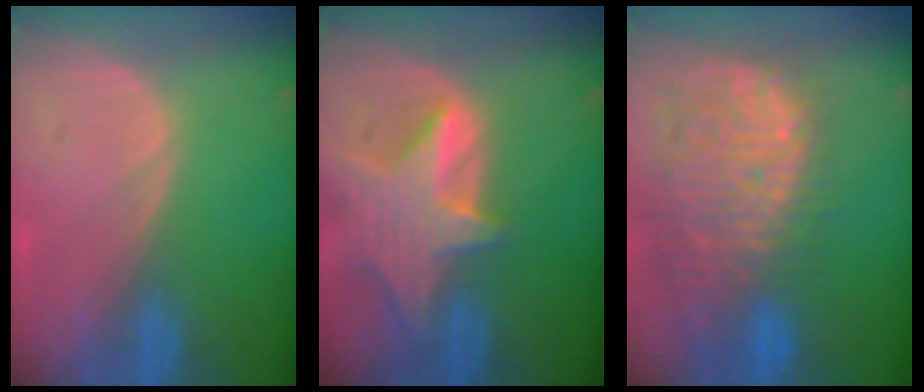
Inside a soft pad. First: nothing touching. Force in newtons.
{"total": 8.1, "press": 7.4, "slide": 3.3}
{"total": 13.8, "press": 11.6, "slide": 7.5}